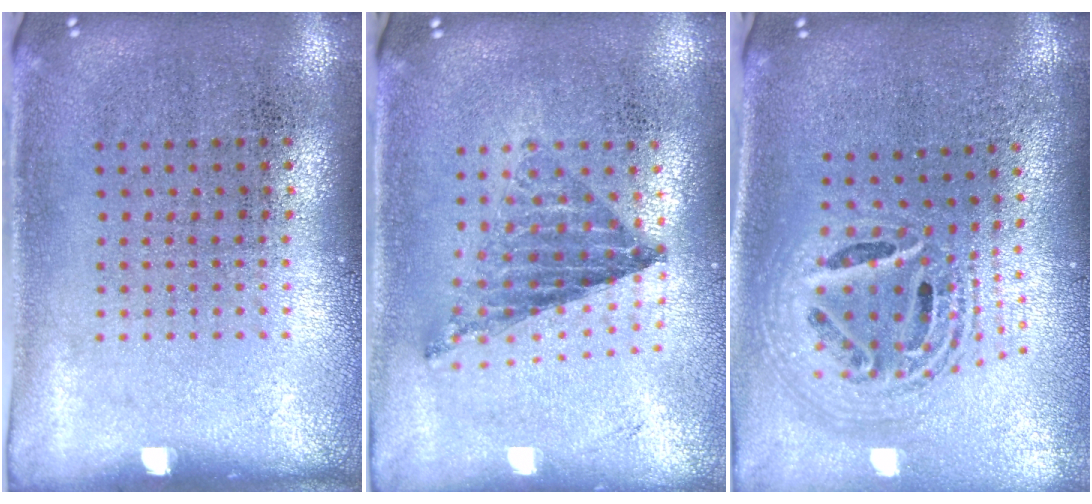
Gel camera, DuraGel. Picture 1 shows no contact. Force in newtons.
{"total": 0.9, "press": 0.9, "slide": 0.0}
{"total": 2.3, "press": 1.8, "slide": 1.5}